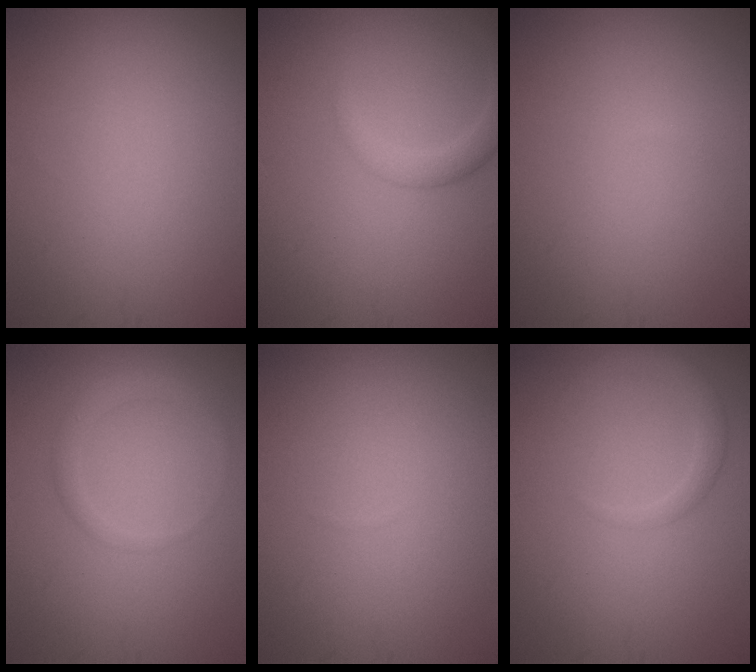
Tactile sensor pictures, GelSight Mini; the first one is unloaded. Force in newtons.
{"total": 2.0, "press": 2.0, "slide": 0.0}
{"total": 0.0}
{"total": 1.9, "press": 1.9, "slide": 0.1}
{"total": 0.0}
{"total": 1.8, "press": 1.8, "slide": 0.1}